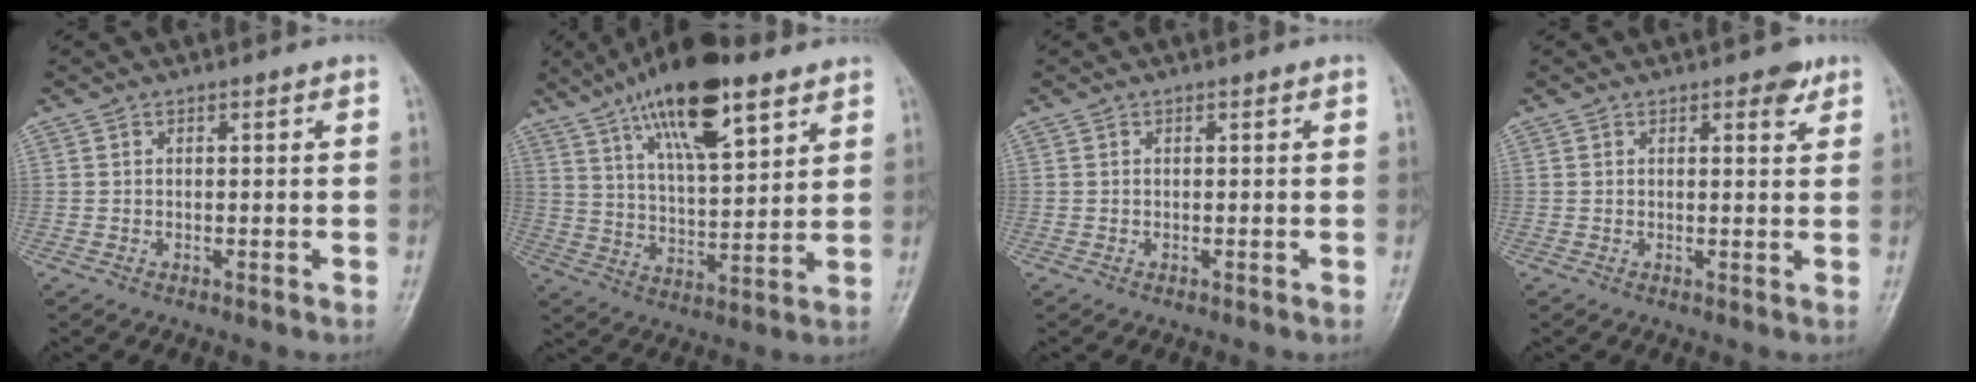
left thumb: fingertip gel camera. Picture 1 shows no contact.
{"total": 17.9, "force": [10.7, 6.0, 13.1], "torque": [-0.198, -0.038, 0.186]}
{"total": 0.0}
{"total": 2.3, "force": [1.5, 1.1, 1.4], "torque": [-0.009, -0.008, 0.018]}